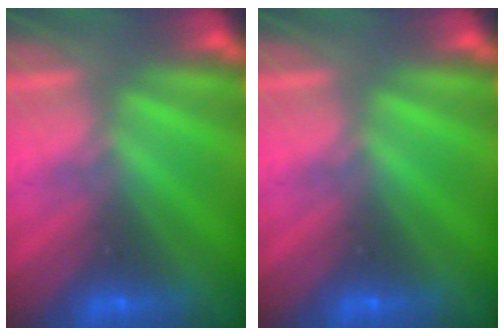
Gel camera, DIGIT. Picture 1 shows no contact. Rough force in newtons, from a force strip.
{"total": 0.0}